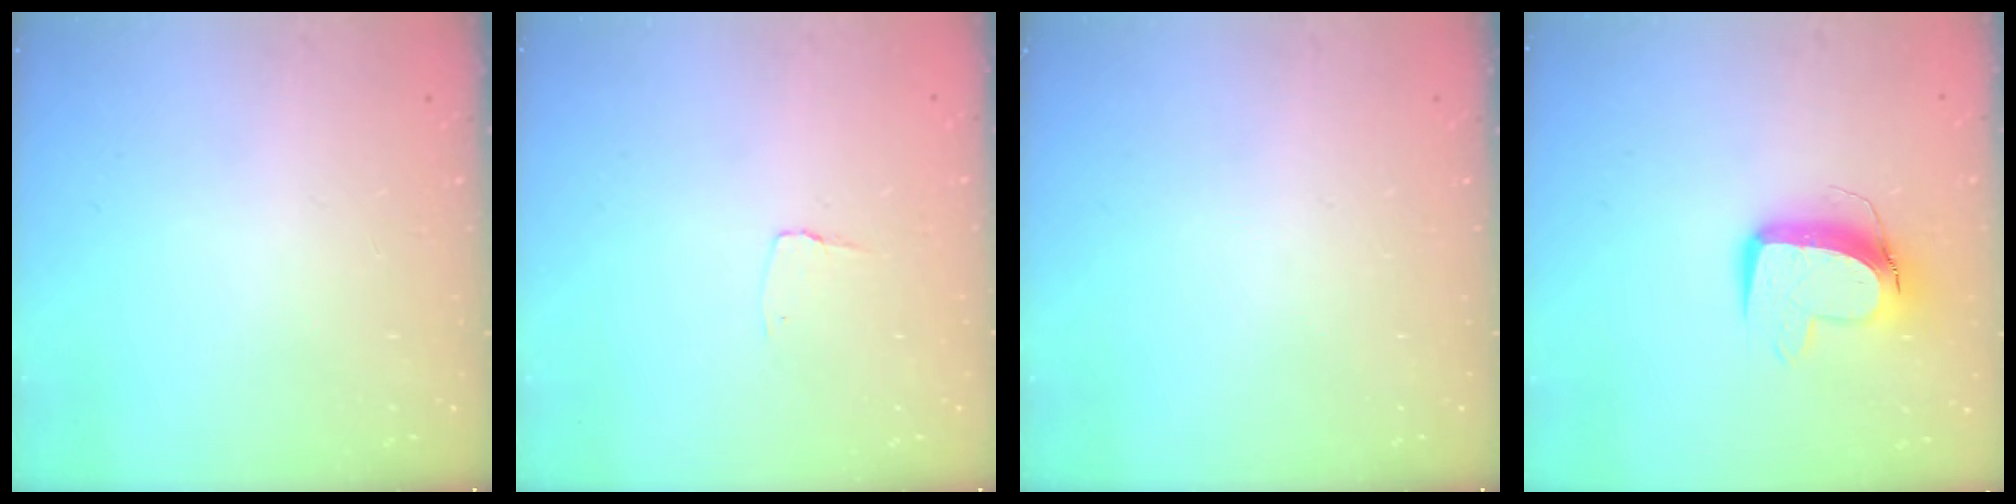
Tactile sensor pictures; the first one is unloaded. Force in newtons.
{"total": 2.9, "press": 2.9, "slide": 0.3}
{"total": 0.0}
{"total": 10.9, "press": 10.8, "slide": 1.2}